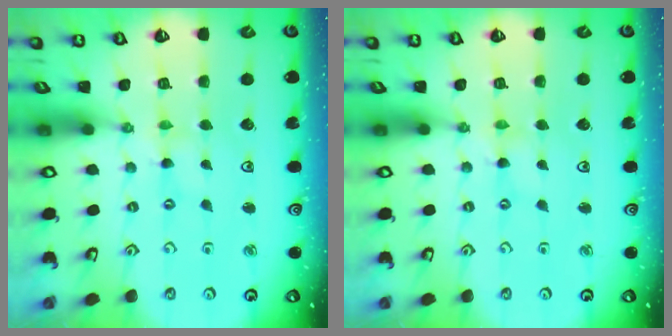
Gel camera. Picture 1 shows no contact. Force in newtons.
{"total": 0.6, "press": 0.6, "slide": 0.1}